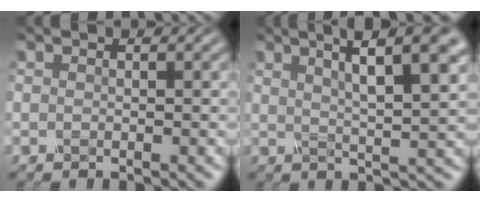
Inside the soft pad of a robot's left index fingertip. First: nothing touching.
{"total": 8.3, "force": [4.1, 2.1, 6.9], "torque": [-0.076, 0.027, 0.048]}